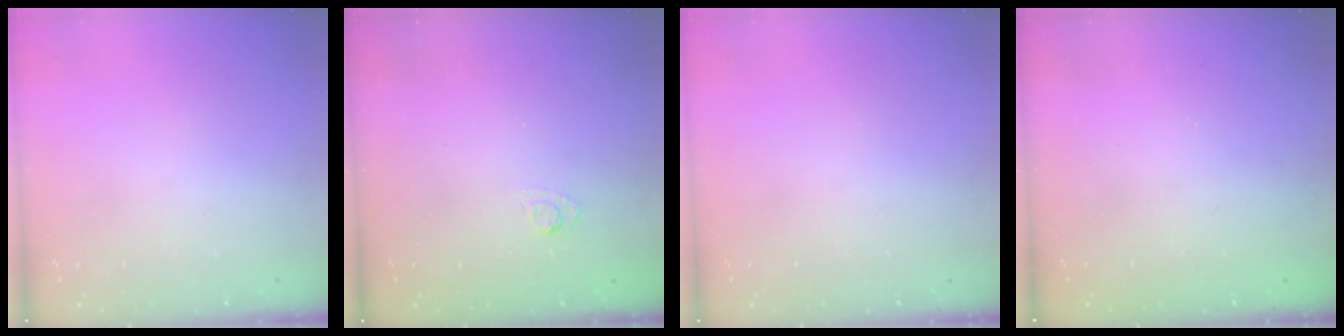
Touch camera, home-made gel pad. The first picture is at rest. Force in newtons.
{"total": 2.7, "press": 2.3, "slide": 1.5}
{"total": 0.0}
{"total": 2.5, "press": 2.4, "slide": 0.7}